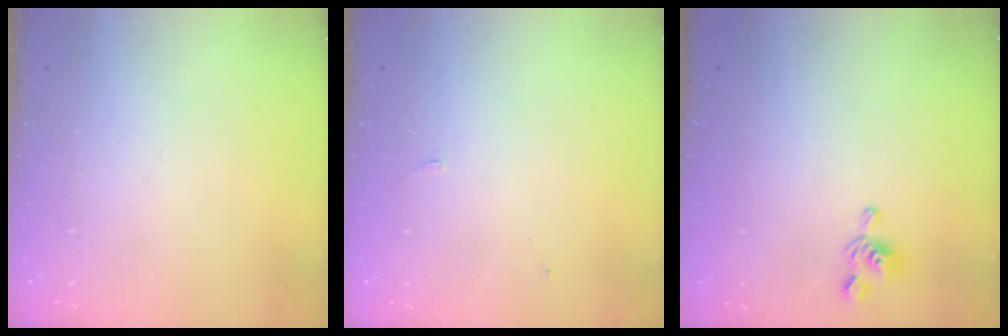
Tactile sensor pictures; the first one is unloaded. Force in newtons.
{"total": 4.1, "press": 4.1, "slide": 0.4}
{"total": 2.8, "press": 2.7, "slide": 0.7}